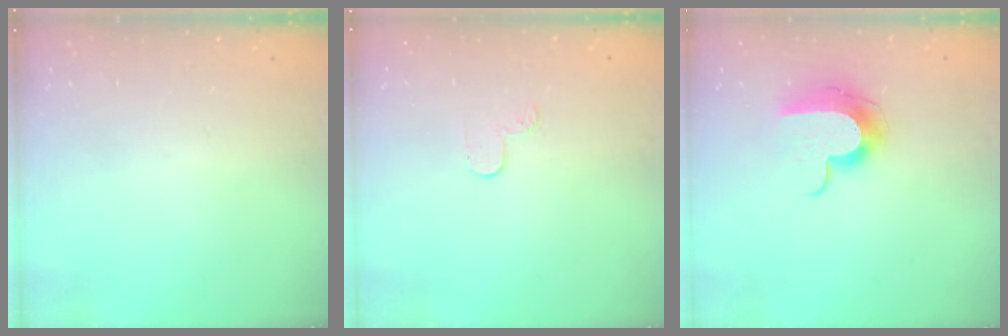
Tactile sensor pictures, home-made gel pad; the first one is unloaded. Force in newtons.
{"total": 3.0, "press": 3.0, "slide": 0.3}
{"total": 10.2, "press": 10.2, "slide": 0.5}